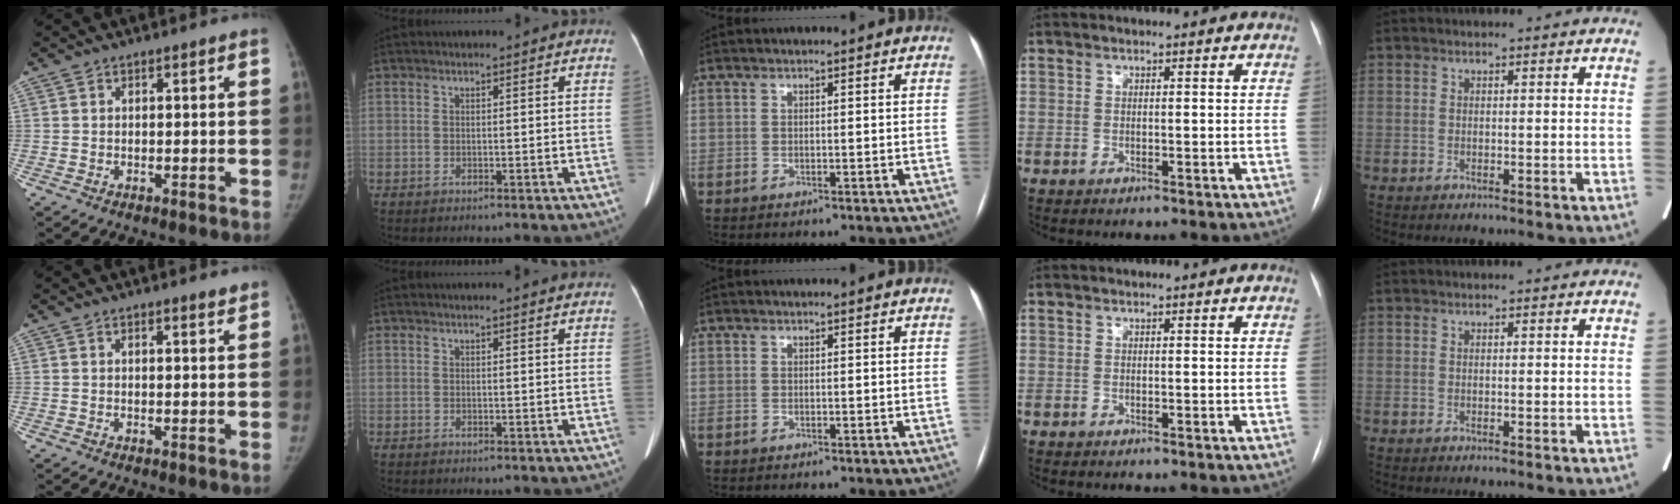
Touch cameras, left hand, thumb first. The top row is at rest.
{"thumb": {"total": 1.6, "force": [1.3, 0.0, 0.9], "torque": [-0.008, -0.010, 0.019]}, "index": {"total": 2.0, "force": [2.0, -0.1, 0.4], "torque": [-0.012, 0.003, 0.016]}}